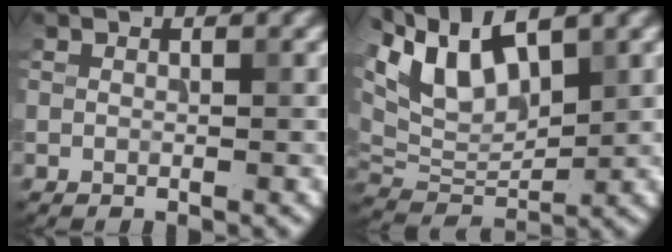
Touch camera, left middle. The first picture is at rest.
{"total": 8.2, "force": [4.7, 3.6, 5.6], "torque": [-0.112, 0.007, 0.089]}